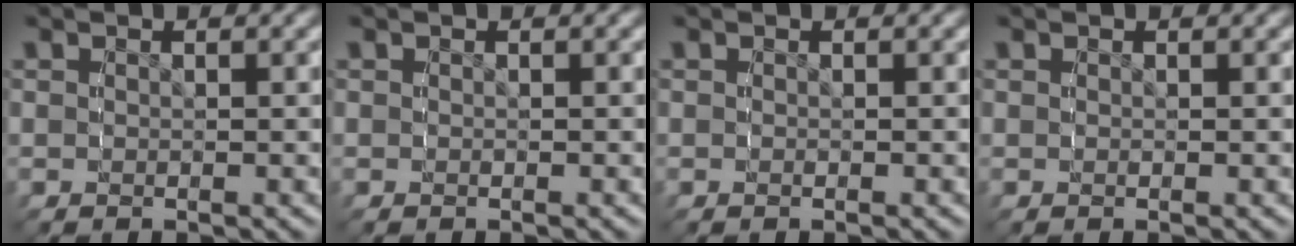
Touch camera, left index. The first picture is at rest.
{"total": 0.0}
{"total": 0.0}
{"total": 0.0}